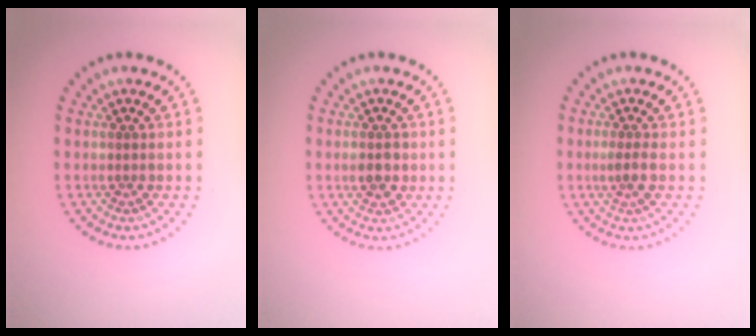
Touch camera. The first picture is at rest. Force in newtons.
{"total": 2.1, "press": 2.1, "slide": 0.2}
{"total": 1.6, "press": 1.3, "slide": 1.0}